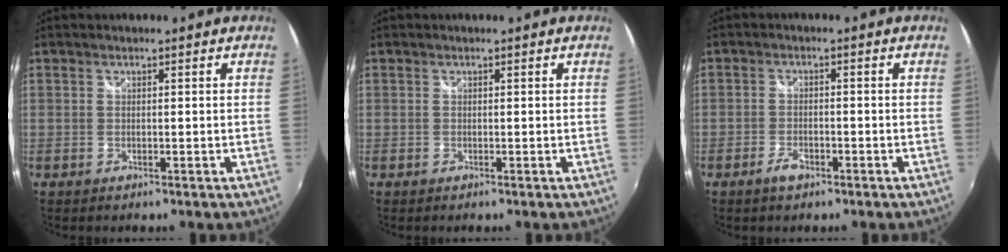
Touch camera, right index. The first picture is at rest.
{"total": 0.0}
{"total": 3.0, "force": [-2.1, 1.4, 1.7], "torque": [-0.041, -0.003, -0.040]}